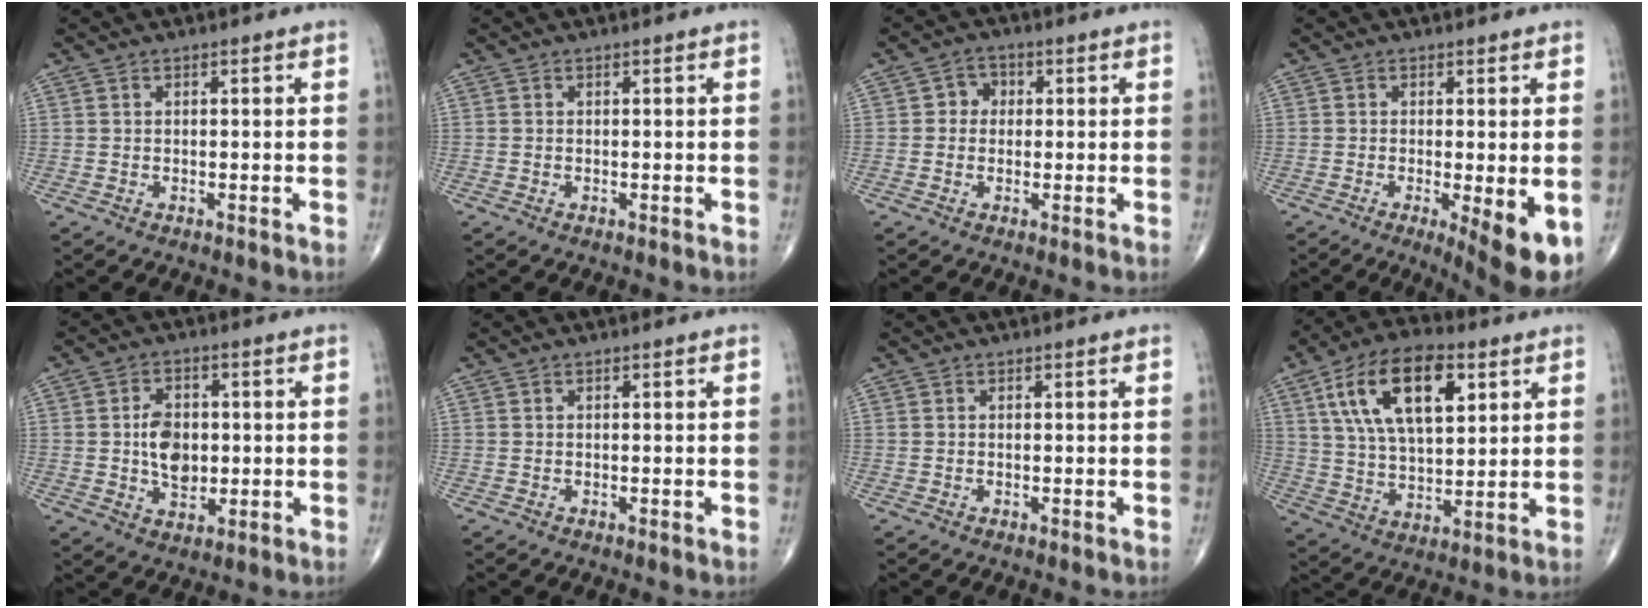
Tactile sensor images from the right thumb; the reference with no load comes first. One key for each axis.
{"total": 0.0}
{"total": 3.3, "fx": 0.3, "fy": 2.9, "fz": 1.4, "tx": 0.003, "ty": 0.008, "tz": -0.004}
{"total": 7.7, "fx": -2.2, "fy": 1.6, "fz": 7.2, "tx": -0.104, "ty": -0.021, "tz": -0.032}
{"total": 7.7, "fx": 0.1, "fy": 5.3, "fz": 5.6, "tx": -0.076, "ty": -0.002, "tz": 0.003}
{"total": 0.0}
{"total": 0.0}
{"total": 18.1, "fx": 7.0, "fy": 8.9, "fz": 14.1, "tx": -0.233, "ty": -0.010, "tz": 0.123}